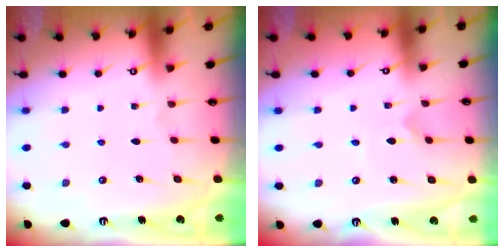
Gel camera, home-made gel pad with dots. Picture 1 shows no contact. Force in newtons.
{"total": 1.0, "press": 1.0, "slide": 0.0}